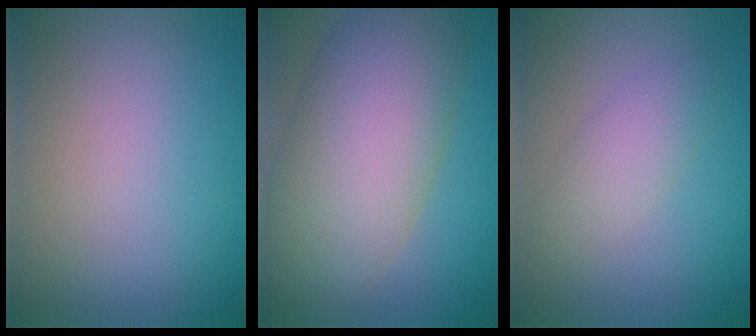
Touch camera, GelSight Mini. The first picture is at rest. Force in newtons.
{"total": 11.6, "press": 11.6, "slide": 0.5}
{"total": 2.5, "press": 2.5, "slide": 0.2}